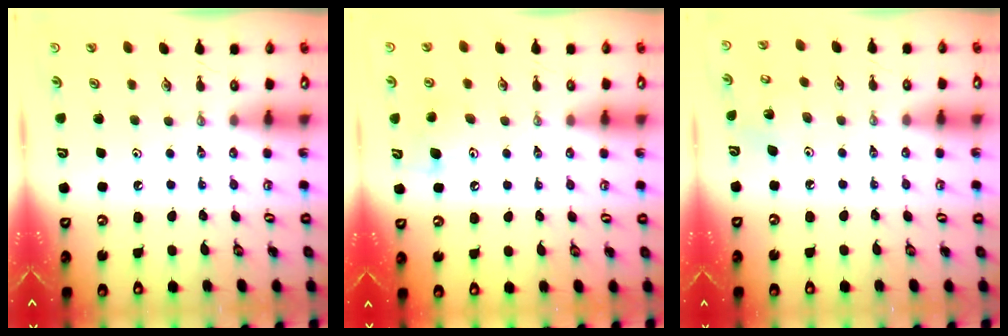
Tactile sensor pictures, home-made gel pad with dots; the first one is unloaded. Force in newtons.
{"total": 7.4, "press": 7.1, "slide": 2.2}
{"total": 5.1, "press": 5.1, "slide": 0.4}